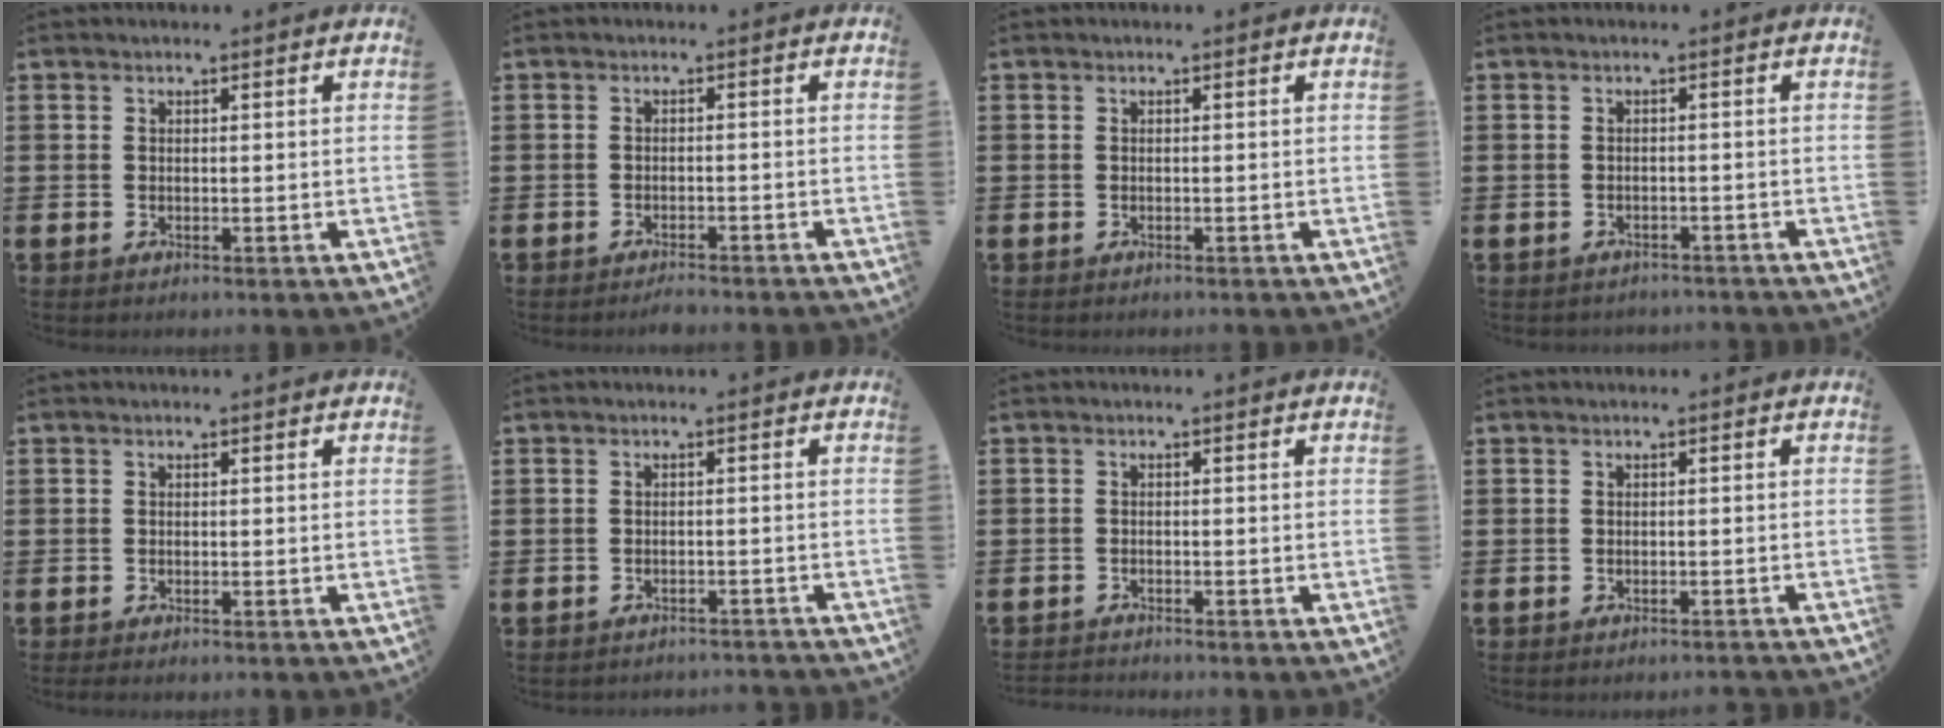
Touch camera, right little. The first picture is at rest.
{"total": 1.3, "force": [-1.3, -0.1, 0.2], "torque": [-0.005, 0.001, -0.025]}
{"total": 0.0}
{"total": 0.9, "force": [-0.9, 0.2, -0.1], "torque": [-0.002, 0.002, -0.019]}
{"total": 0.0}
{"total": 1.0, "force": [-1.0, 0.0, -0.1], "torque": [-0.001, 0.004, -0.021]}
{"total": 1.0, "force": [-1.0, 0.0, -0.1], "torque": [-0.001, 0.000, -0.020]}
{"total": 0.6, "force": [-0.6, -0.1, 0.1], "torque": [-0.002, 0.000, -0.013]}